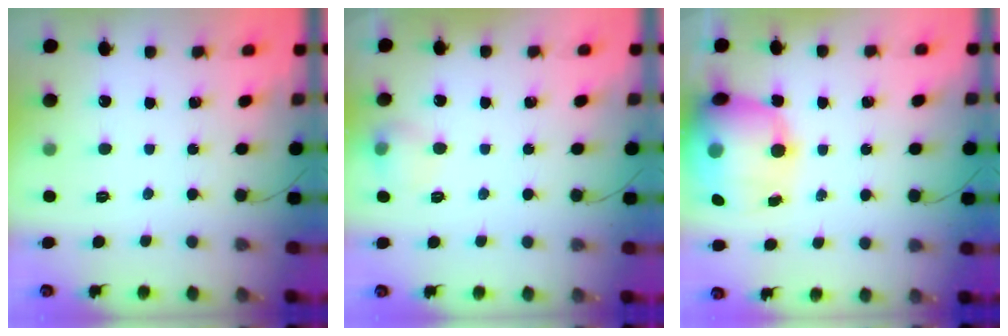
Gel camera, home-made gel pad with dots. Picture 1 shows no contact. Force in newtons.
{"total": 7.1, "press": 7.1, "slide": 0.9}
{"total": 18.9, "press": 18.7, "slide": 3.0}